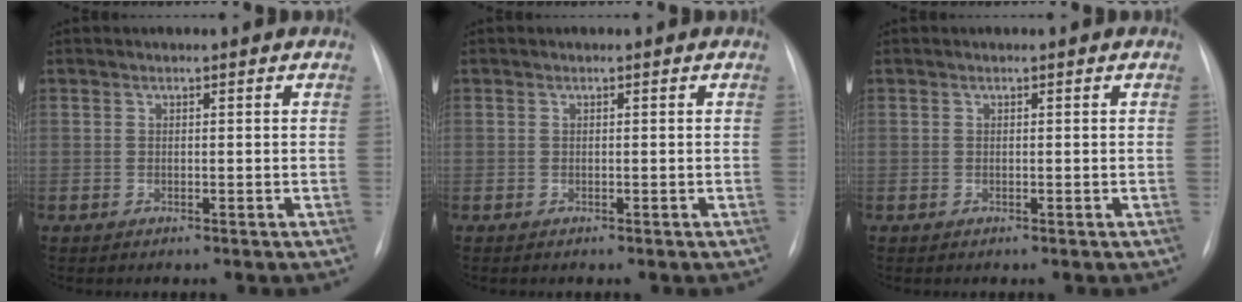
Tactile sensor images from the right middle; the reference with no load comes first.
{"total": 0.0}
{"total": 0.0}